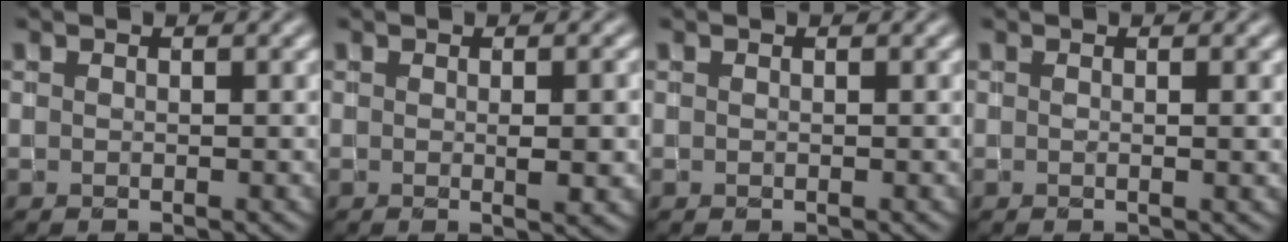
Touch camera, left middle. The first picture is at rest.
{"total": 2.6, "force": [0.0, 0.5, 2.5], "torque": [-0.033, 0.002, 0.001]}
{"total": 0.0}
{"total": 0.9, "force": [0.1, 0.3, 0.9], "torque": [-0.008, 0.001, 0.001]}